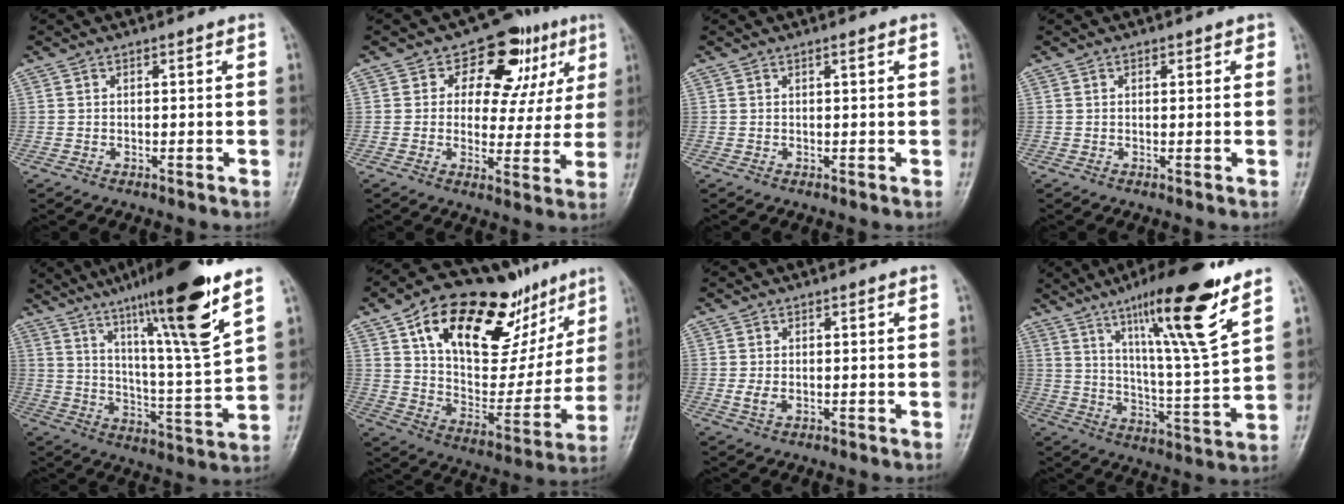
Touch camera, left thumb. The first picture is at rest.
{"total": 13.9, "force": [5.9, 9.2, 8.6], "torque": [-0.049, -0.005, 0.077]}
{"total": 0.7, "force": [0.4, 0.1, 0.5], "torque": [-0.007, -0.001, 0.006]}
{"total": 1.2, "force": [0.6, 0.9, 0.5], "torque": [0.005, -0.001, 0.003]}
{"total": 20.9, "force": [12.9, 1.2, 16.4], "torque": [-0.243, -0.058, 0.208]}
{"total": 30.3, "force": [16.2, 15.6, 20.3], "torque": [-0.263, -0.013, 0.264]}
{"total": 2.2, "force": [-0.2, 1.4, 1.6], "torque": [-0.035, -0.005, -0.004]}
{"total": 19.6, "force": [11.7, 2.1, 15.5], "torque": [-0.234, -0.058, 0.191]}